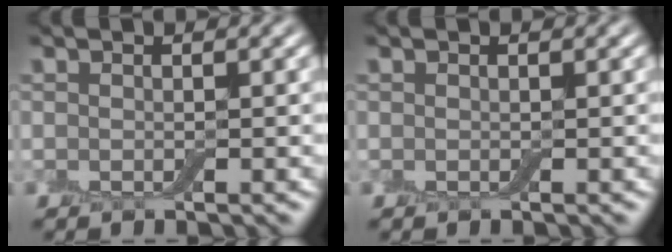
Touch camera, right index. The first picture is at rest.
{"total": 0.0}